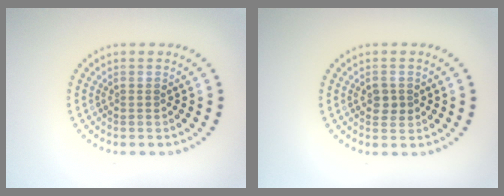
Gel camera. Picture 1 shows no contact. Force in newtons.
{"total": 1.5, "press": 1.5, "slide": 0.1}